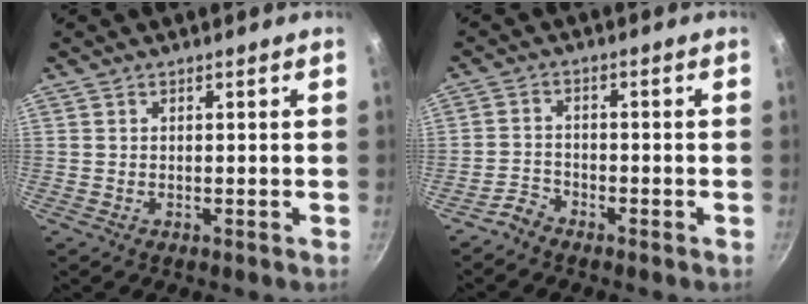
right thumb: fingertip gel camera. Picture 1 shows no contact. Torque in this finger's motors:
{"motor_torque": [0.73, -0.43, 0.14, -0.43, -0.01]}